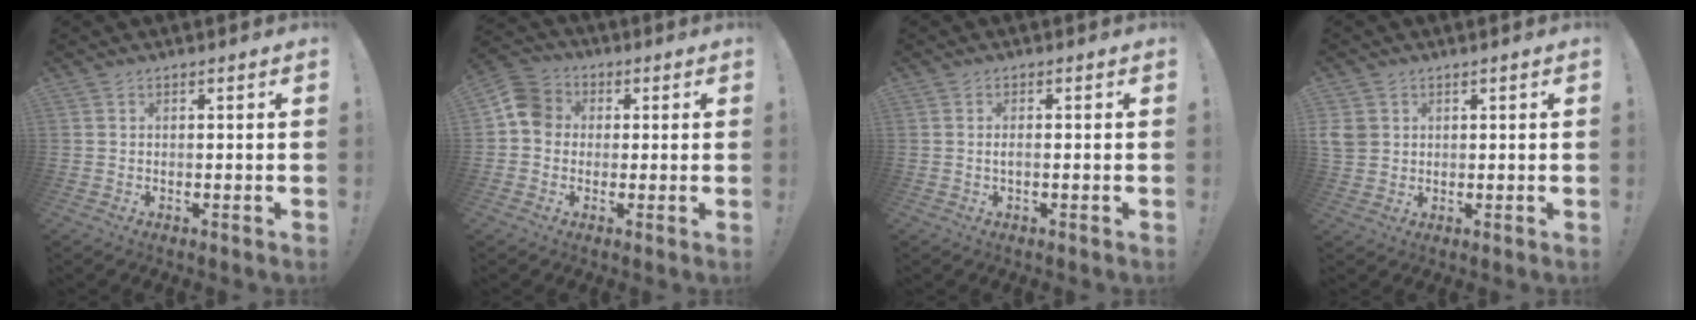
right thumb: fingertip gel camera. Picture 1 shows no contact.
{"total": 8.0, "force": [0.5, 7.3, 3.4], "torque": [-0.045, 0.015, 0.013]}
{"total": 1.6, "force": [-0.3, 0.4, 1.6], "torque": [-0.028, 0.005, -0.005]}
{"total": 5.0, "force": [1.7, 4.0, 2.4], "torque": [-0.056, -0.003, 0.035]}